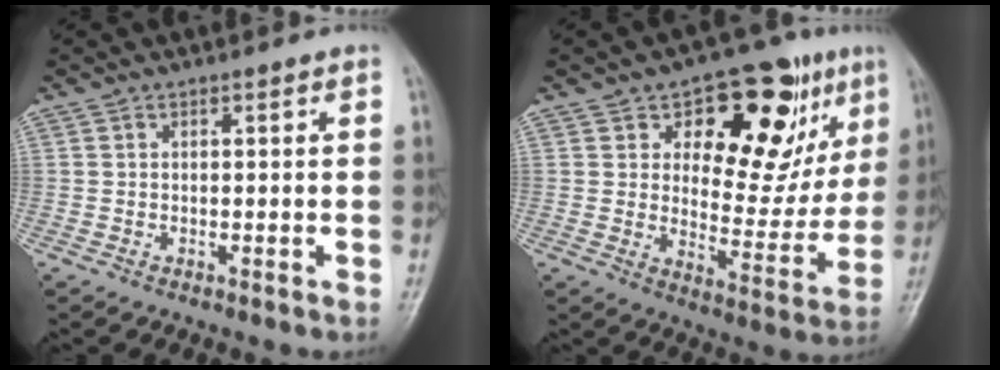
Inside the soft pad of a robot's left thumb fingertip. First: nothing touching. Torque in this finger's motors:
{"motor_torque": [0.07, 0.58, 0.84, -0.36, 0.25]}